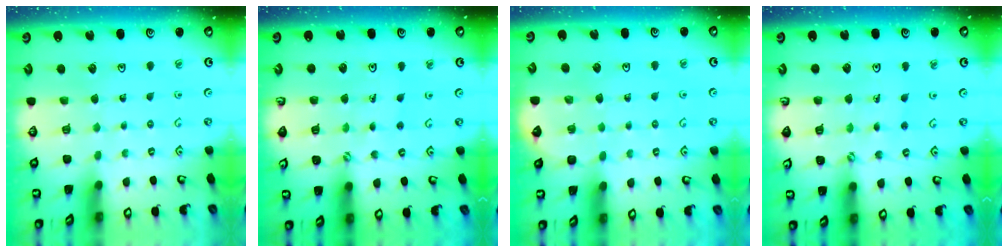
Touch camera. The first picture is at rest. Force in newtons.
{"total": 2.2, "press": 1.4, "slide": 1.6}
{"total": 2.3, "press": 2.3, "slide": 0.1}
{"total": 2.8, "press": 2.5, "slide": 1.3}